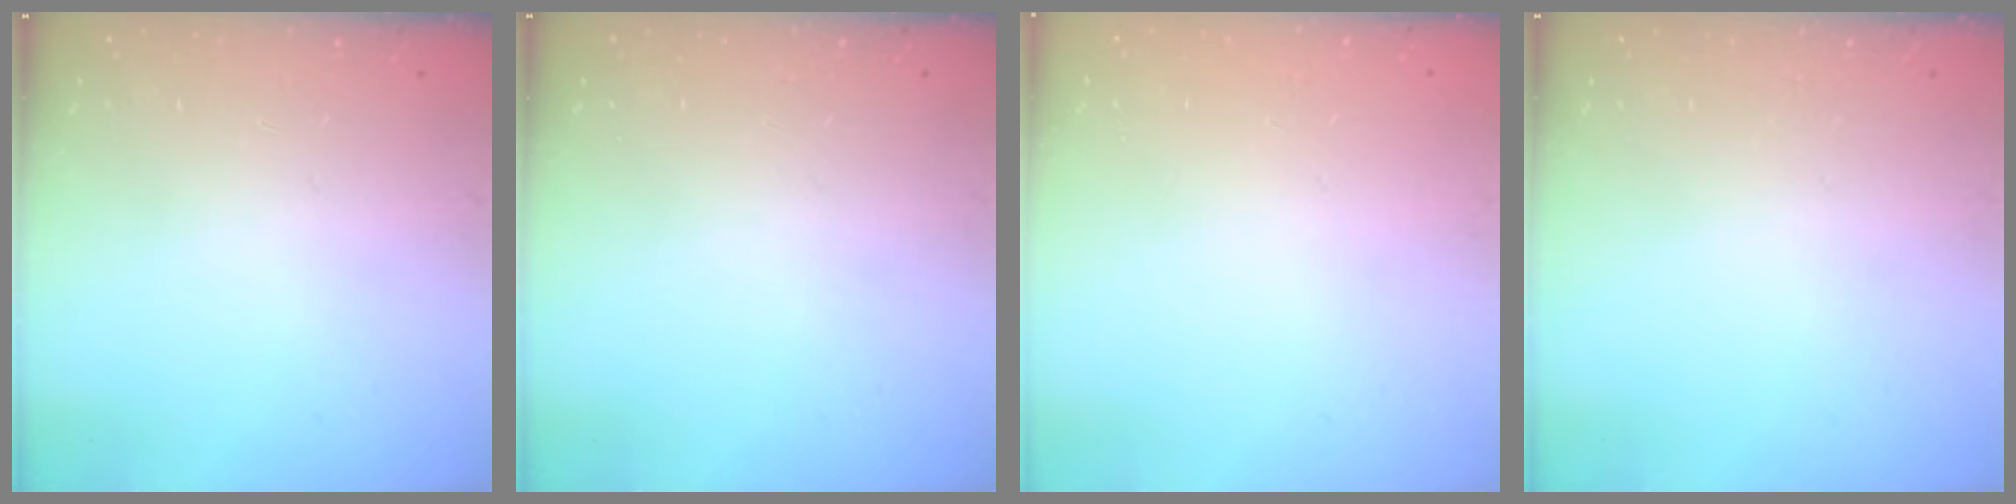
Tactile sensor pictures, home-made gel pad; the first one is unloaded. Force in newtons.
{"total": 0.0}
{"total": 0.0}
{"total": 0.0}